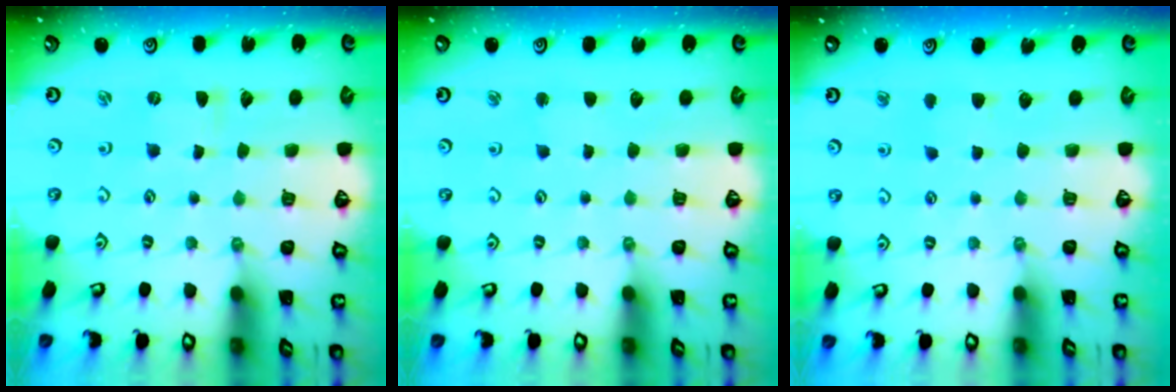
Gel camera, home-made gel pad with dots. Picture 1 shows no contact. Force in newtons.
{"total": 1.9, "press": 1.9, "slide": 0.2}
{"total": 4.0, "press": 3.9, "slide": 0.5}